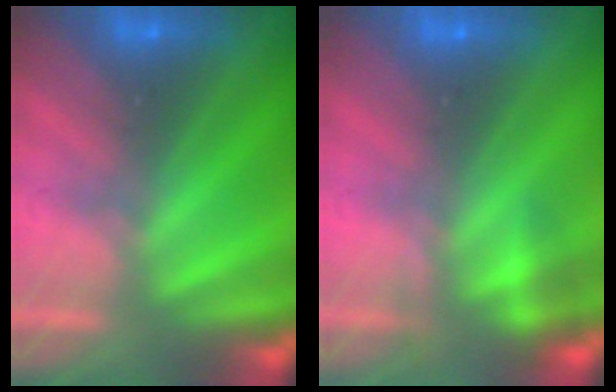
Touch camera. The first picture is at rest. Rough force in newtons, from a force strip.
{"total": 2.3}